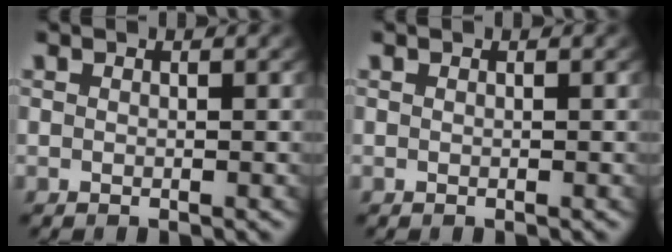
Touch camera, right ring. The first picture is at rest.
{"total": 0.0}